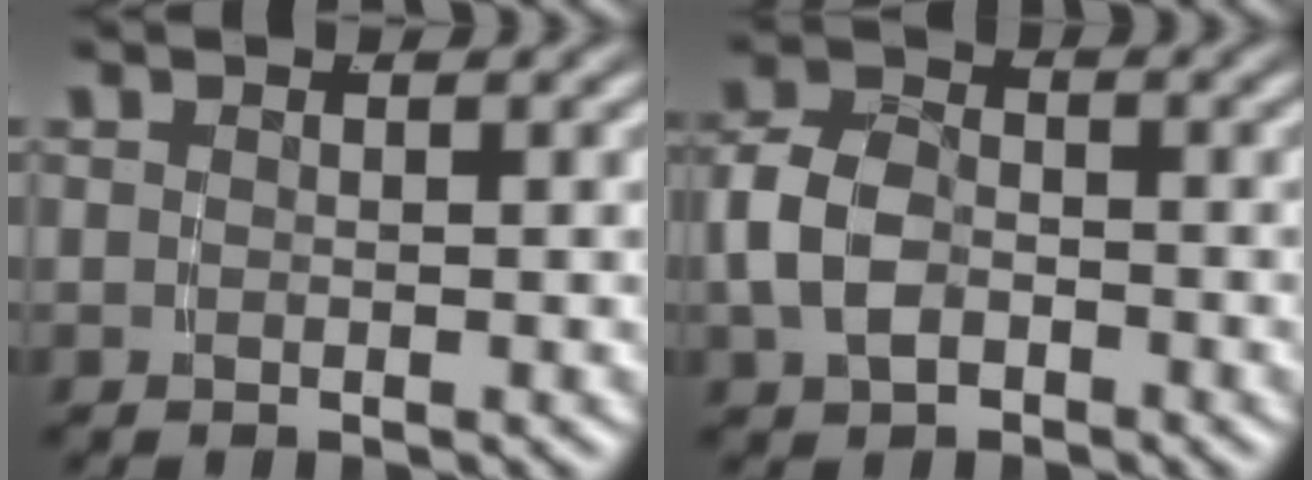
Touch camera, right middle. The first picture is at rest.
{"total": 5.4, "force": [-1.0, 4.3, 3.0], "torque": [-0.066, -0.010, -0.014]}